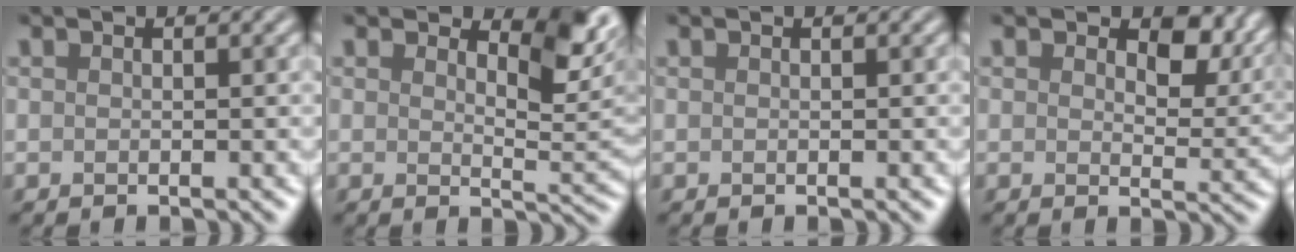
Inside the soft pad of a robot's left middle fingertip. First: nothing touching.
{"total": 4.3, "force": [2.7, 1.6, 2.9], "torque": [-0.043, -0.004, 0.031]}
{"total": 0.0}
{"total": 5.5, "force": [2.2, 3.1, 3.9], "torque": [-0.056, -0.007, 0.025]}